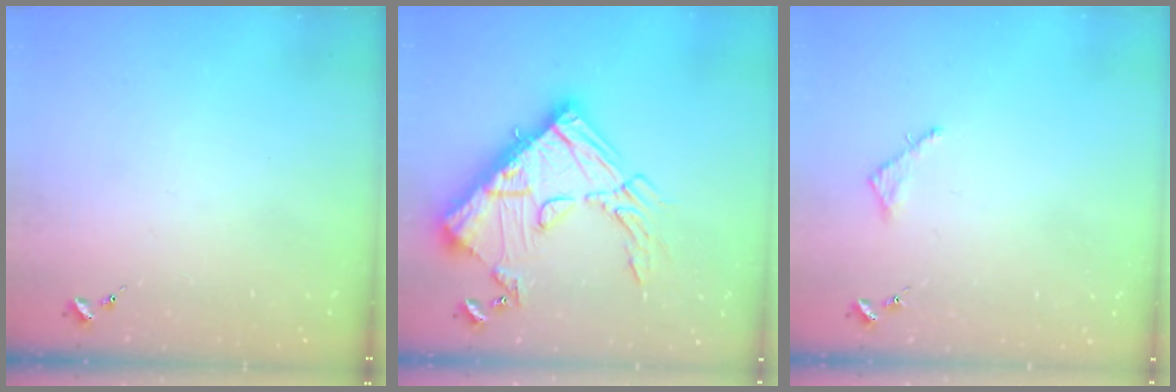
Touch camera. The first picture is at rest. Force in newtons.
{"total": 24.8, "press": 24.7, "slide": 2.3}
{"total": 2.5, "press": 2.5, "slide": 0.2}